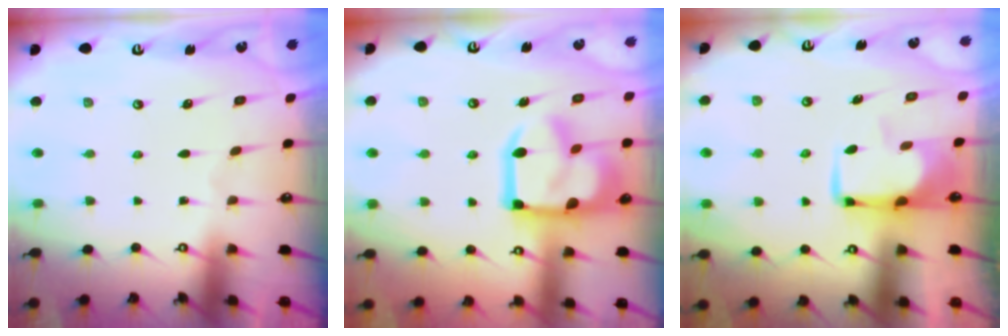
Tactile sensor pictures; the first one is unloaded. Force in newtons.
{"total": 18.2, "press": 18.1, "slide": 2.2}
{"total": 1.2, "press": 1.0, "slide": 0.6}